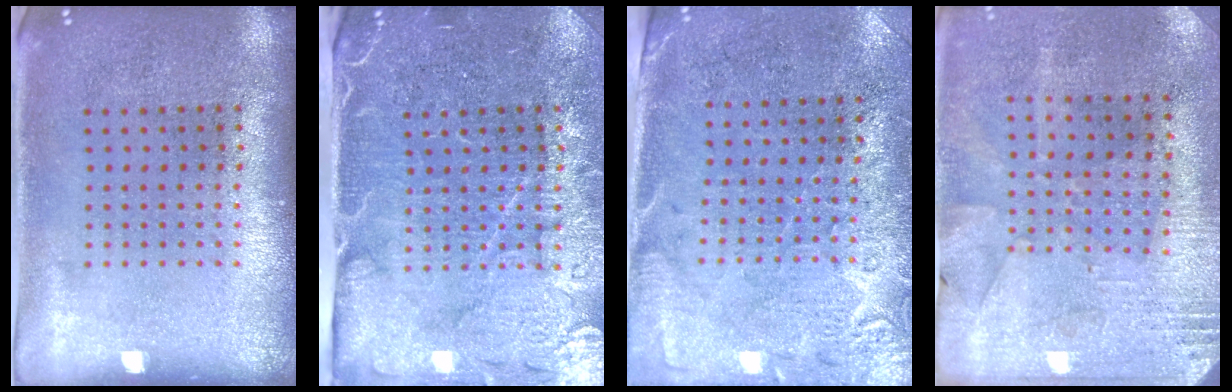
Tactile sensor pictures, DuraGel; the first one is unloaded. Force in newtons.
{"total": 4.5, "press": 3.9, "slide": 2.2}
{"total": 2.7, "press": 2.4, "slide": 1.2}
{"total": 2.7, "press": 2.4, "slide": 1.3}